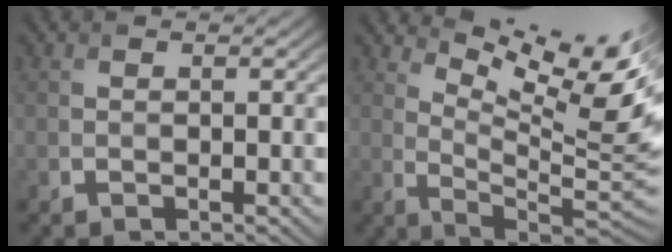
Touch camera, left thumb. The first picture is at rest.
{"total": 13.2, "force": [7.6, 3.5, 10.2], "torque": [-0.180, 0.005, 0.129]}